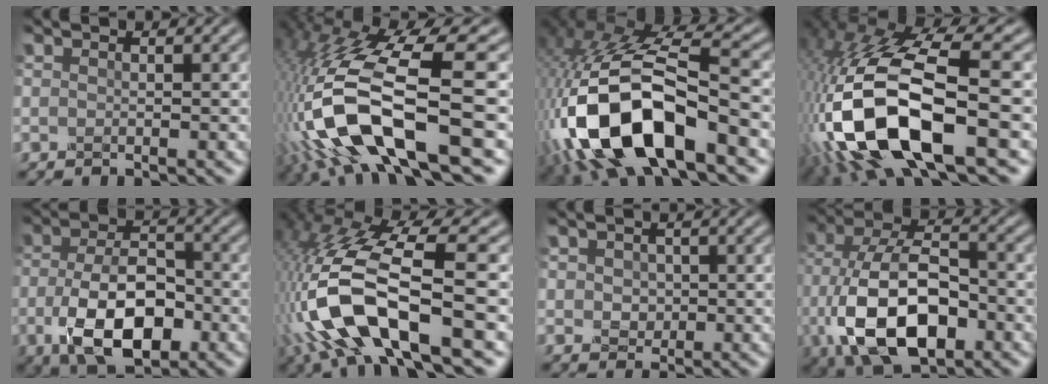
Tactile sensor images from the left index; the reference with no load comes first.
{"total": 13.2, "force": [-3.7, 4.7, 11.8], "torque": [-0.251, 0.006, -0.057]}
{"total": 13.8, "force": [-5.2, 6.4, 11.0], "torque": [-0.241, -0.013, -0.083]}
{"total": 14.6, "force": [-4.8, 5.9, 12.5], "torque": [-0.270, -0.014, -0.078]}
{"total": 8.1, "force": [-2.9, 4.3, 6.2], "torque": [-0.138, -0.010, -0.052]}
{"total": 11.8, "force": [-3.5, 4.4, 10.4], "torque": [-0.223, 0.001, -0.056]}
{"total": 1.4, "force": [0.3, 1.4, 0.1], "torque": [0.002, -0.006, 0.001]}
{"total": 11.5, "force": [-3.5, 6.5, 8.8], "torque": [-0.187, -0.014, -0.063]}